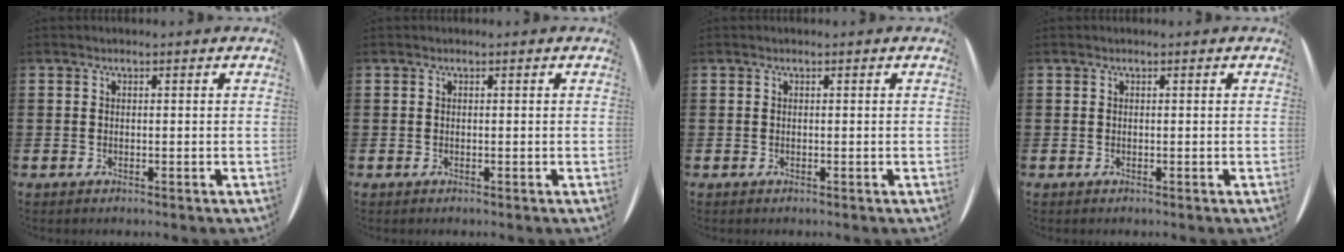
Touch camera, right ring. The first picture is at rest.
{"total": 0.0}
{"total": 0.0}
{"total": 0.0}